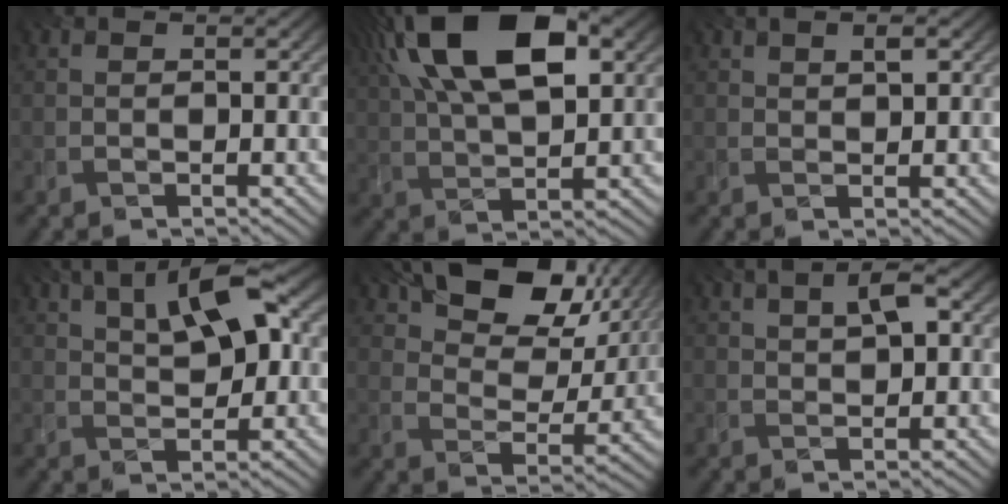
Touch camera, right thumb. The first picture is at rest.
{"total": 17.3, "force": [7.6, 7.9, 13.4], "torque": [-0.267, 0.043, 0.115]}
{"total": 1.8, "force": [1.2, 0.6, 1.2], "torque": [-0.017, 0.001, 0.022]}
{"total": 7.7, "force": [3.1, 3.0, 6.3], "torque": [-0.108, 0.017, 0.048]}
{"total": 14.5, "force": [9.1, 7.6, 8.4], "torque": [-0.145, 0.004, 0.139]}
{"total": 3.4, "force": [1.6, 1.1, 2.7], "torque": [-0.052, 0.010, 0.026]}